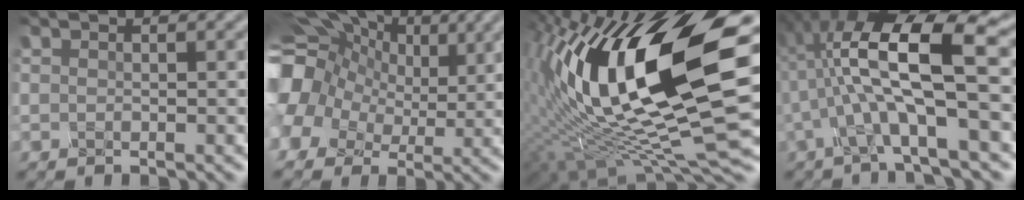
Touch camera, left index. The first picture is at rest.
{"total": 12.7, "force": [2.6, 10.4, 6.9], "torque": [-0.177, 0.018, 0.052]}
{"total": 15.8, "force": [1.7, 5.6, 14.7], "torque": [-0.291, 0.000, 0.042]}
{"total": 8.6, "force": [-0.9, 1.6, 8.5], "torque": [-0.162, 0.007, 0.005]}